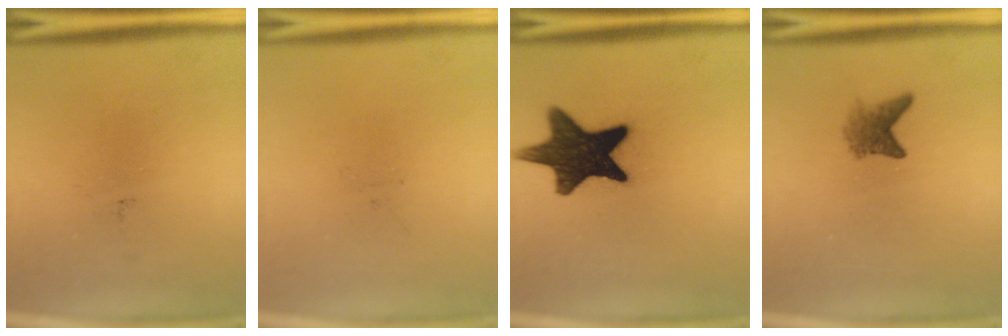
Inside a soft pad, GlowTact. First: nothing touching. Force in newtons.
{"total": 0.0}
{"total": 15.5}
{"total": 2.7}